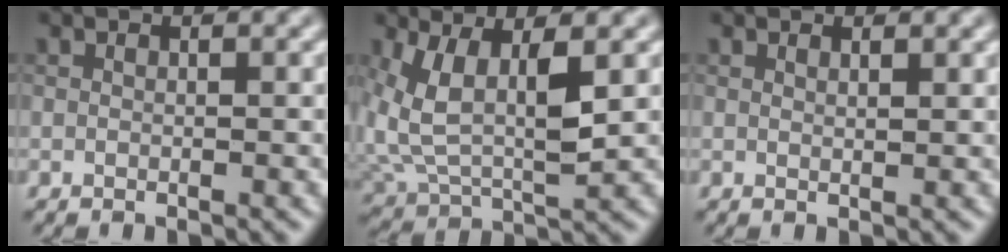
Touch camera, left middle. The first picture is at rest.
{"total": 5.8, "force": [1.4, 2.9, 4.8], "torque": [-0.122, -0.008, 0.038]}
{"total": 0.7, "force": [0.6, 0.2, 0.4], "torque": [-0.005, -0.003, 0.006]}